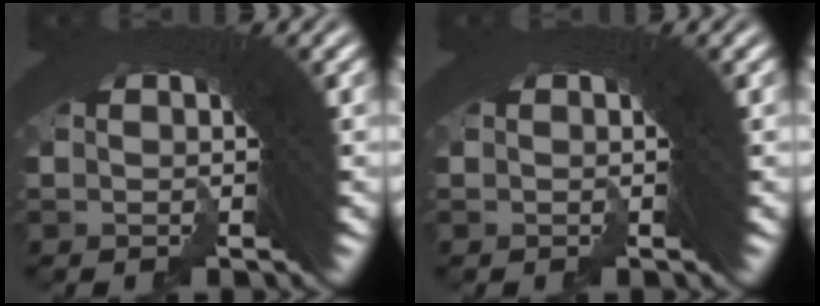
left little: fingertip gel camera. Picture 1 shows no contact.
{"total": 0.0}